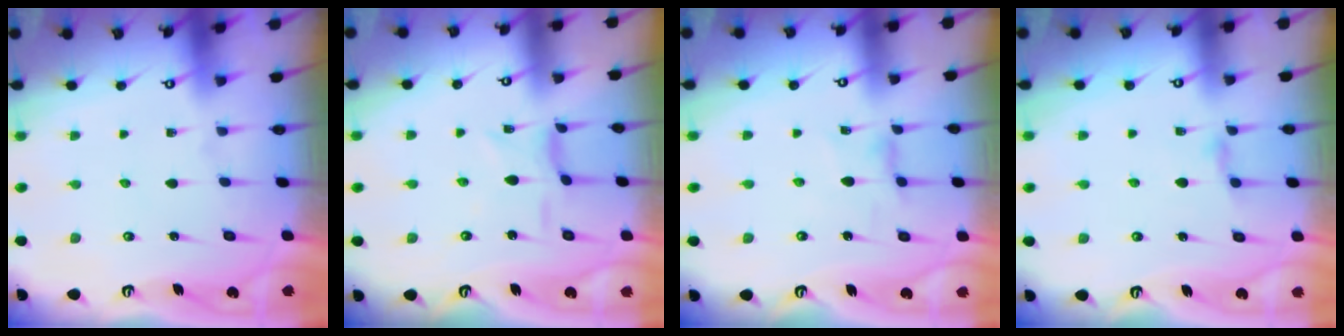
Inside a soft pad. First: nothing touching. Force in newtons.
{"total": 2.3, "press": 2.3, "slide": 0.5}
{"total": 3.6, "press": 3.6, "slide": 0.5}
{"total": 2.3, "press": 2.3, "slide": 0.4}